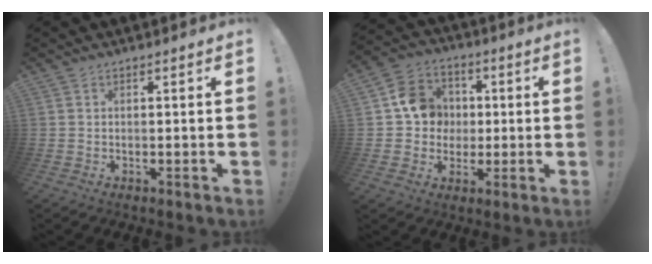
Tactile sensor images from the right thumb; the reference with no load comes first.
{"total": 12.1, "force": [0.8, 11.3, 4.2], "torque": [-0.055, 0.020, 0.027]}